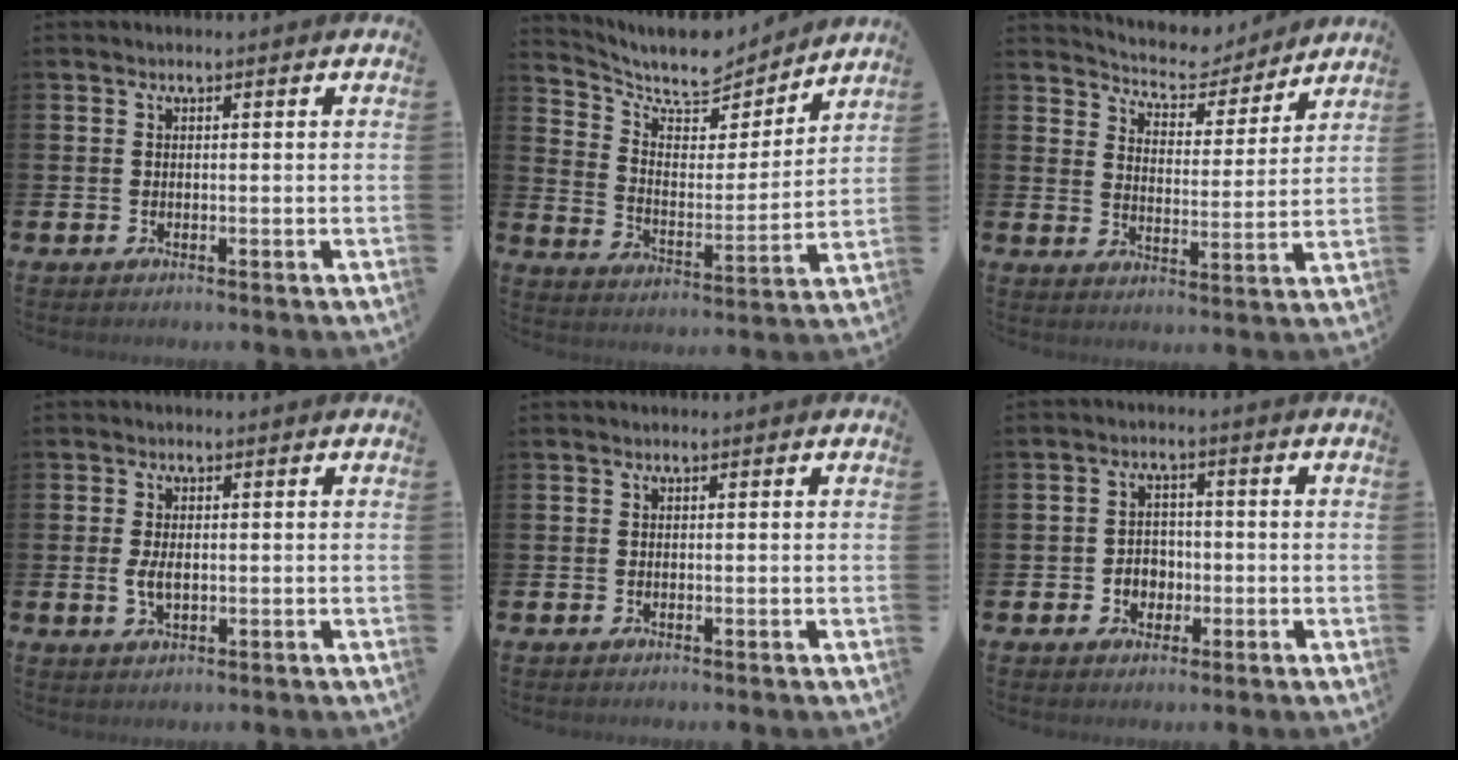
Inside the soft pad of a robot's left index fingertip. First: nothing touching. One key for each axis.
{"total": 8.9, "fx": 8.1, "fy": 2.8, "fz": 2.7, "tx": -0.079, "ty": -0.063, "tz": 0.137}
{"total": 5.8, "fx": 5.5, "fy": 1.7, "fz": 0.5, "tx": -0.035, "ty": -0.047, "tz": 0.091}
{"total": 2.8, "fx": -0.1, "fy": 1.5, "fz": 2.3, "tx": -0.040, "ty": 0.003, "tz": -0.003}
{"total": 0.0}
{"total": 3.1, "fx": -0.9, "fy": 2.8, "fz": 1.1, "tx": -0.015, "ty": 0.001, "tz": -0.026}